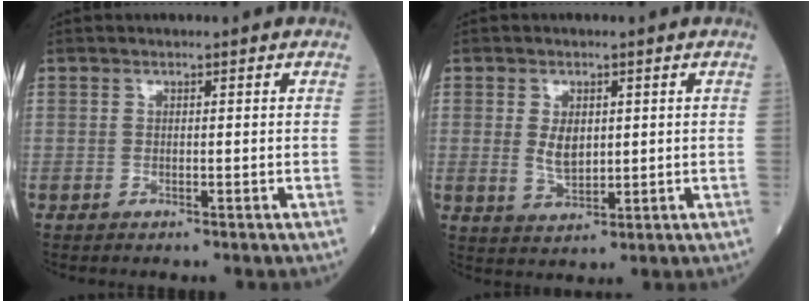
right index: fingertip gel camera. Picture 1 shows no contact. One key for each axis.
{"total": 4.0, "fx": 0.7, "fy": 2.2, "fz": 3.3, "tx": -0.063, "ty": -0.003, "tz": 0.019}